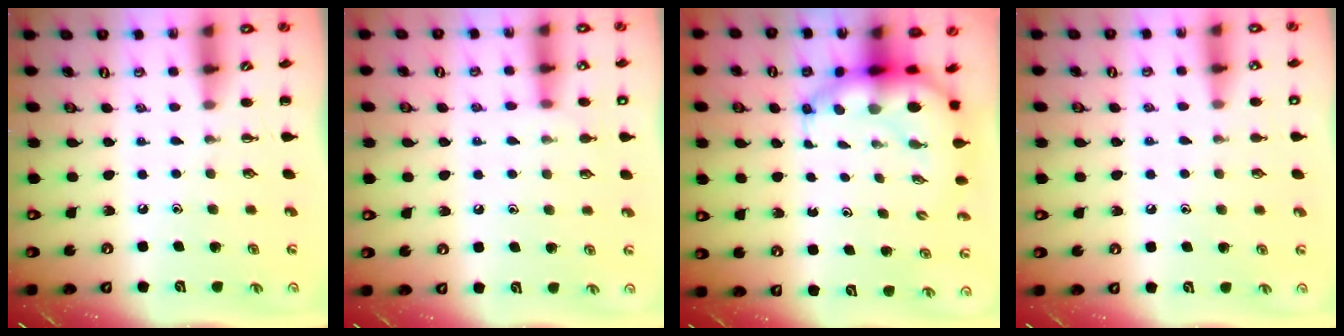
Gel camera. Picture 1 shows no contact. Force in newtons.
{"total": 6.9, "press": 6.8, "slide": 1.6}
{"total": 8.0, "press": 7.6, "slide": 2.2}
{"total": 6.0, "press": 5.7, "slide": 2.0}